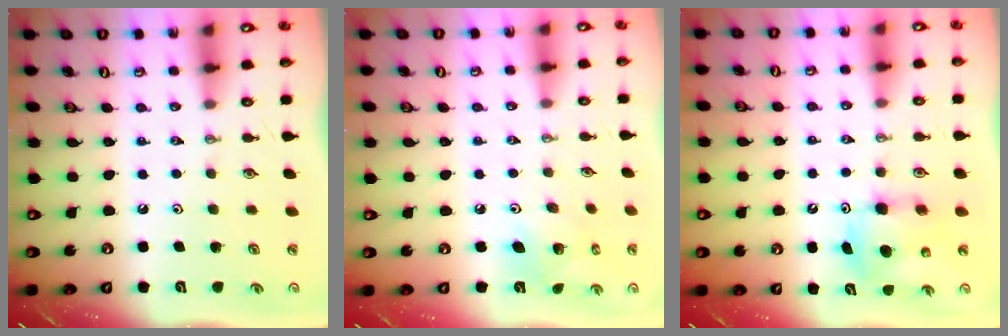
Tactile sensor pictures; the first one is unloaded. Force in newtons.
{"total": 6.6, "press": 6.6, "slide": 0.3}
{"total": 11.2, "press": 11.2, "slide": 0.6}